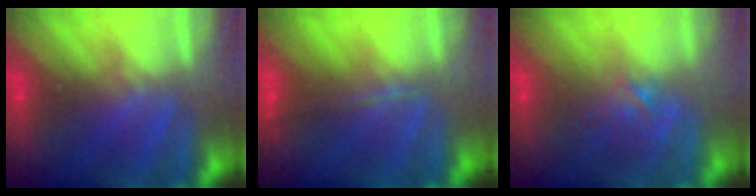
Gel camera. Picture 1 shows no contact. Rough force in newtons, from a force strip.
{"total": 1.8}
{"total": 2.7}